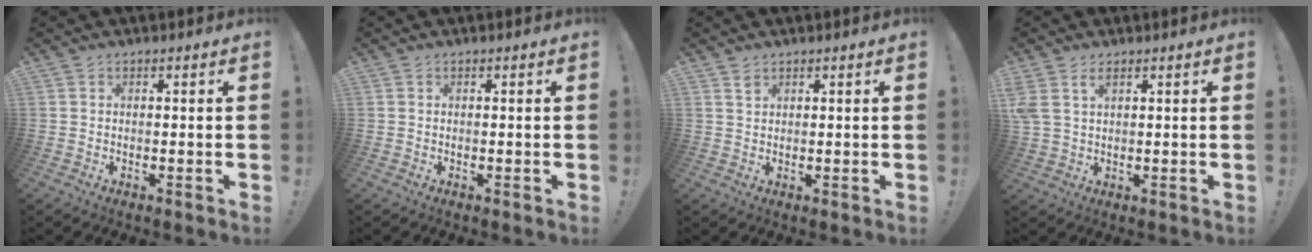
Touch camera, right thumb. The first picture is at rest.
{"total": 0.0}
{"total": 1.5, "force": [1.1, 0.8, 0.6], "torque": [0.002, -0.007, 0.019]}
{"total": 4.3, "force": [2.3, 2.3, 2.8], "torque": [-0.056, -0.008, 0.043]}